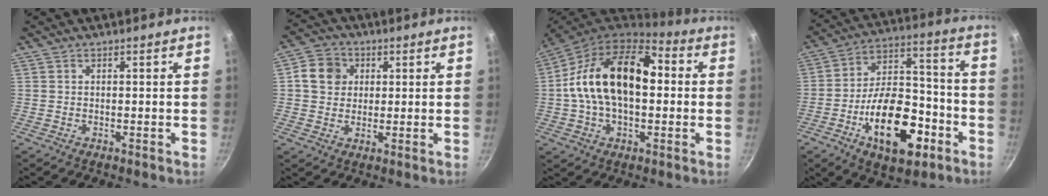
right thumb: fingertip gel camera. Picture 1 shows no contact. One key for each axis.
{"total": 7.1, "fx": 1.7, "fy": 6.2, "fz": 2.9, "tx": -0.023, "ty": 0.008, "tz": 0.018}
{"total": 20.9, "fx": 1.3, "fy": 12.7, "fz": 16.5, "tx": -0.264, "ty": 0.036, "tz": 0.003}
{"total": 21.2, "fx": -8.5, "fy": 11.3, "fz": 15.8, "tx": -0.217, "ty": 0.064, "tz": -0.133}